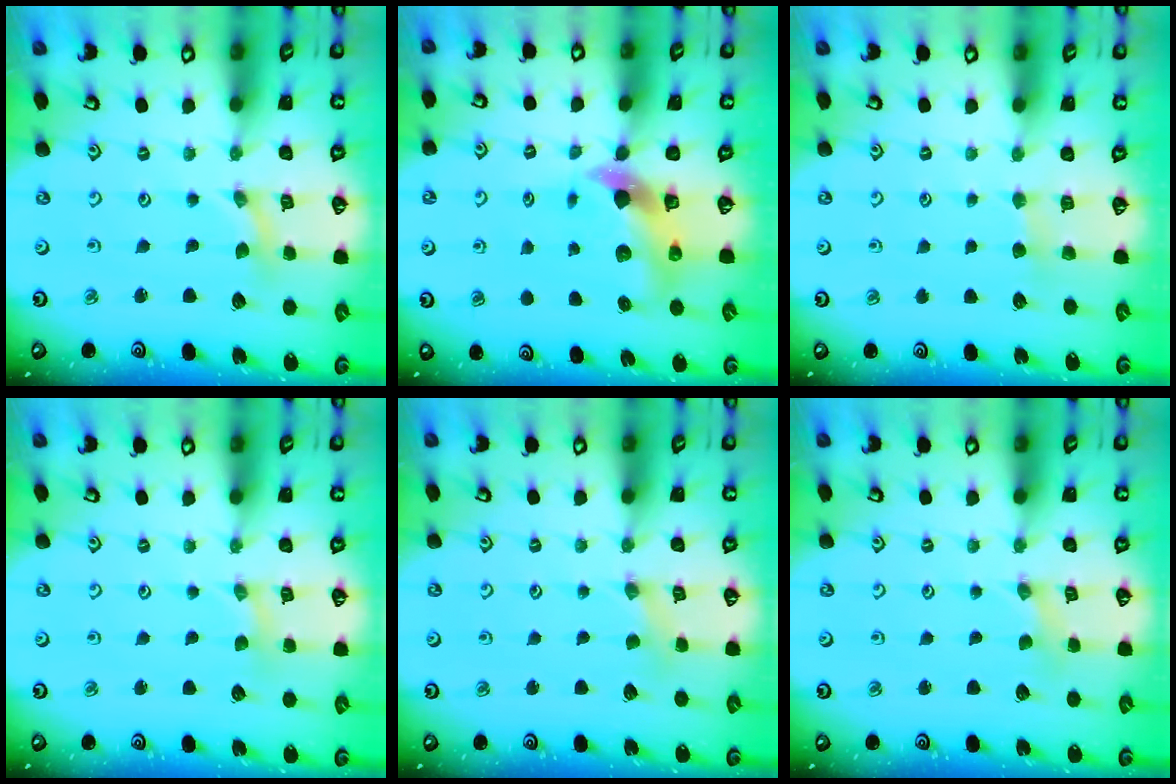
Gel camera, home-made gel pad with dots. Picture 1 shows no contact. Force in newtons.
{"total": 7.6, "press": 7.5, "slide": 1.2}
{"total": 3.3, "press": 3.2, "slide": 0.5}
{"total": 0.6, "press": 0.6, "slide": 0.2}
{"total": 1.3, "press": 1.3, "slide": 0.2}
{"total": 0.0}